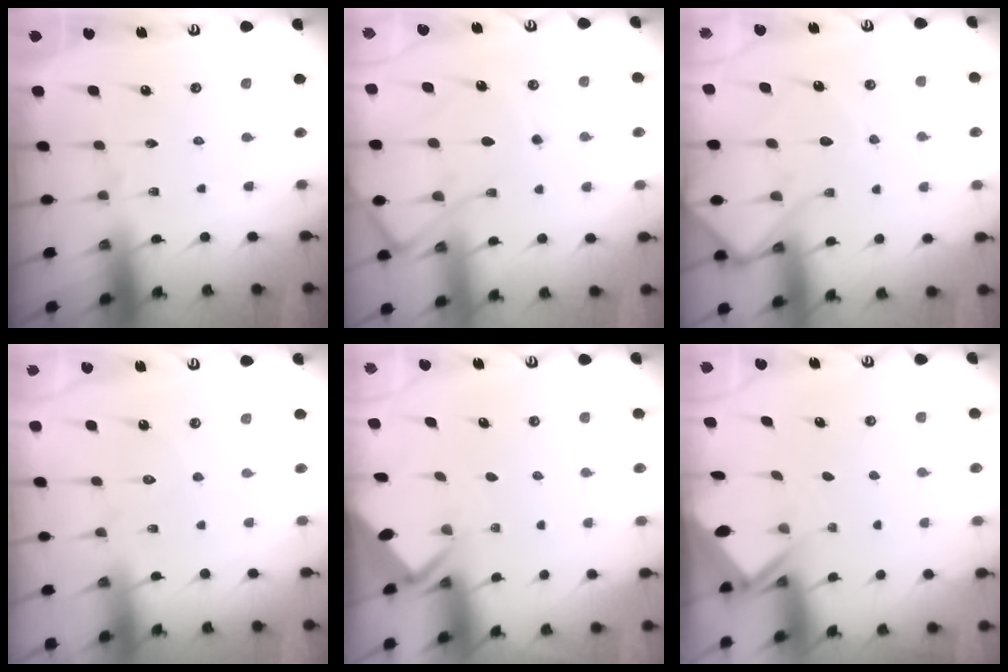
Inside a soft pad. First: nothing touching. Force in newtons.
{"total": 12.1, "press": 12.0, "slide": 1.3}
{"total": 12.7, "press": 12.6, "slide": 1.3}
{"total": 4.4, "press": 4.4, "slide": 0.5}
{"total": 2.5, "press": 2.5, "slide": 0.1}
{"total": 2.9, "press": 2.9, "slide": 0.3}